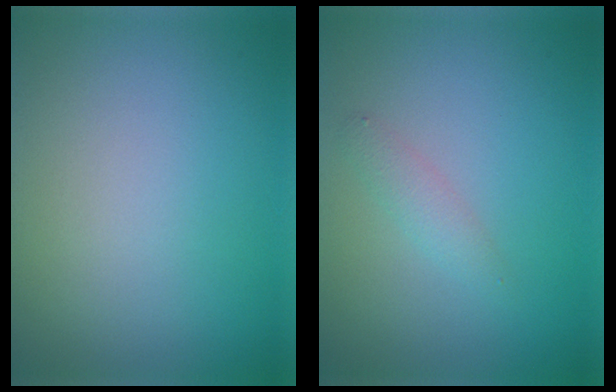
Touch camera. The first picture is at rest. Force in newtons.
{"total": 1.3, "press": 1.3, "slide": 0.0}